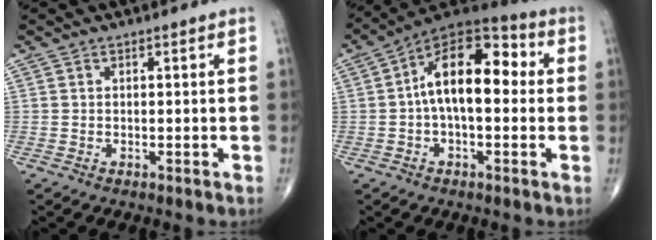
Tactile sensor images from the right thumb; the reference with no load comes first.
{"total": 15.3, "force": [1.1, 7.9, 13.0], "torque": [-0.193, 0.046, 0.005]}